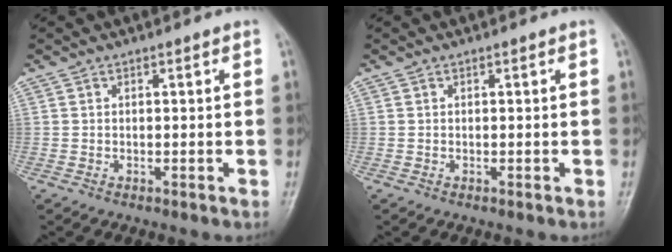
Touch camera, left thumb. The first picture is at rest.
{"total": 0.0}